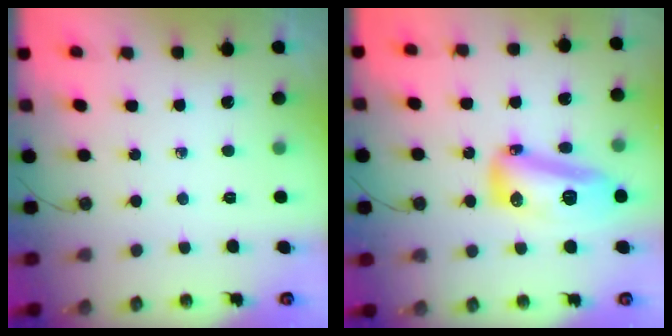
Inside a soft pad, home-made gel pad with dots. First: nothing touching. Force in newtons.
{"total": 14.6, "press": 14.5, "slide": 1.4}